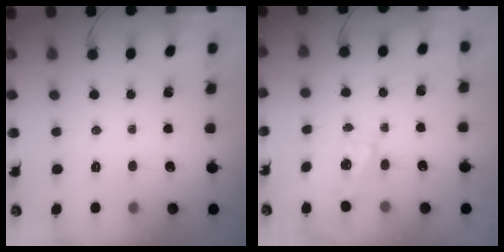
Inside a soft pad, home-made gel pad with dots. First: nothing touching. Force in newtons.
{"total": 1.1, "press": 1.0, "slide": 0.5}